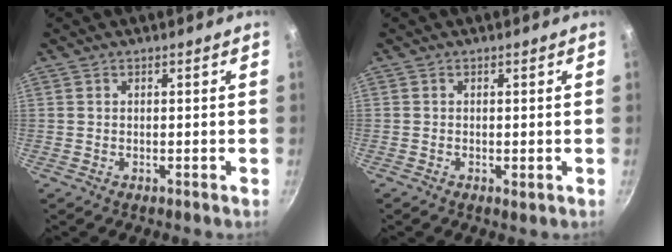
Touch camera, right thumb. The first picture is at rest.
{"total": 0.6, "force": [-0.1, 0.4, 0.4], "torque": [-0.006, -0.003, -0.002]}